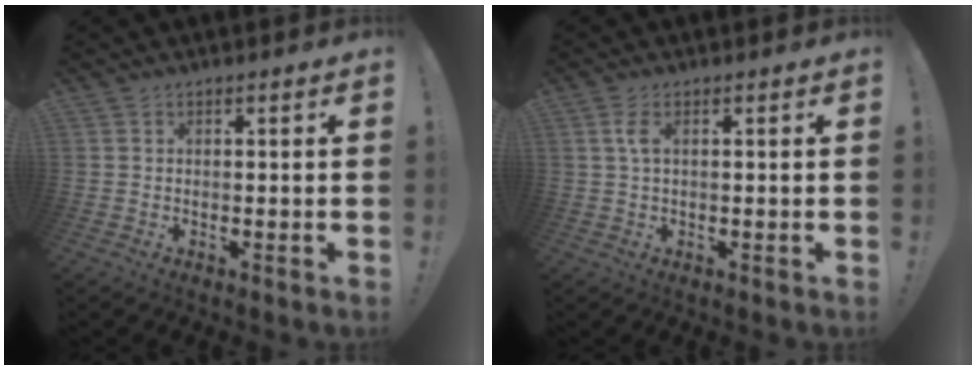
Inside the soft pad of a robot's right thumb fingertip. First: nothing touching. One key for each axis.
{"total": 3.1, "fx": 0.9, "fy": 1.0, "fz": 2.9, "tx": -0.056, "ty": 0.002, "tz": 0.014}